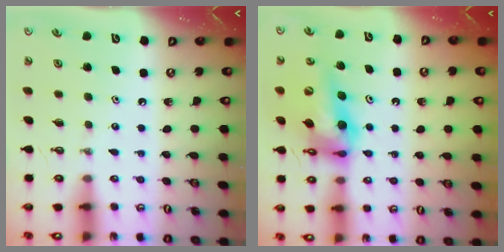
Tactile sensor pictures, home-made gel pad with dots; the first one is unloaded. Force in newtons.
{"total": 14.7, "press": 13.8, "slide": 5.0}